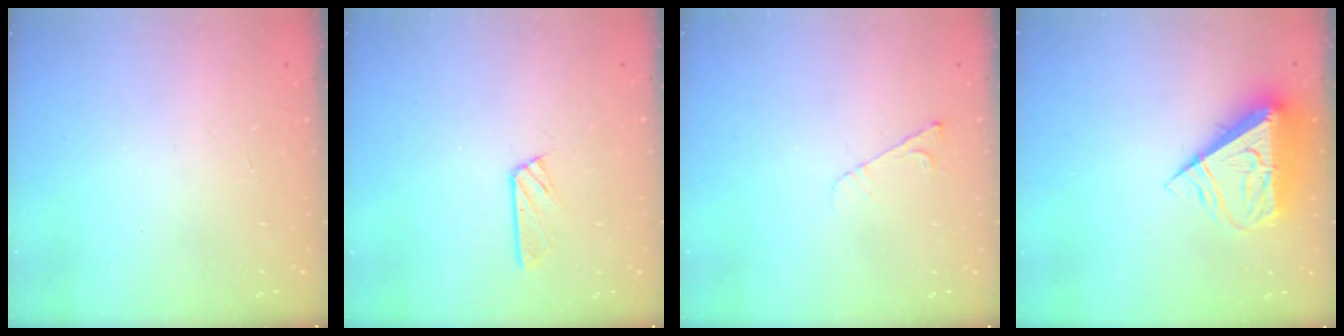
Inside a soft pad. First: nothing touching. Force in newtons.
{"total": 3.4, "press": 3.3, "slide": 0.4}
{"total": 4.5, "press": 4.4, "slide": 0.7}
{"total": 10.5, "press": 10.4, "slide": 1.4}